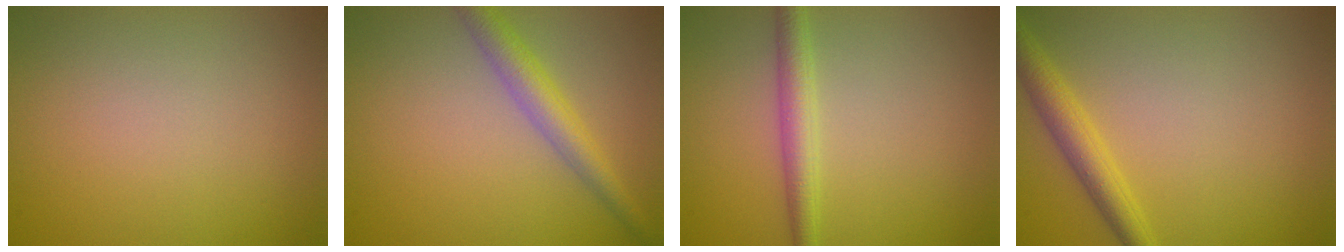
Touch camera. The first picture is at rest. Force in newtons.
{"total": 3.4, "press": 3.4, "slide": 0.1}
{"total": 2.6, "press": 2.6, "slide": 0.0}
{"total": 2.8, "press": 2.8, "slide": 0.1}